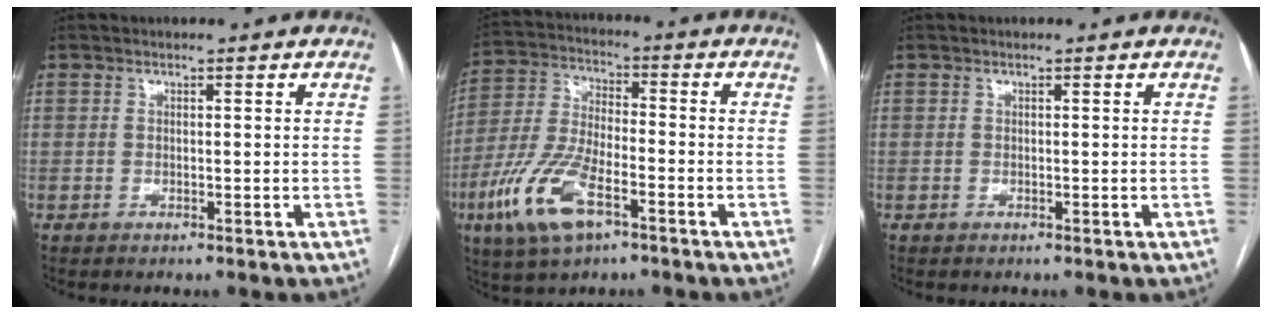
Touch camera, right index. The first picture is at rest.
{"total": 12.8, "force": [-6.2, 4.6, 10.2], "torque": [-0.229, -0.004, -0.114]}
{"total": 0.0}